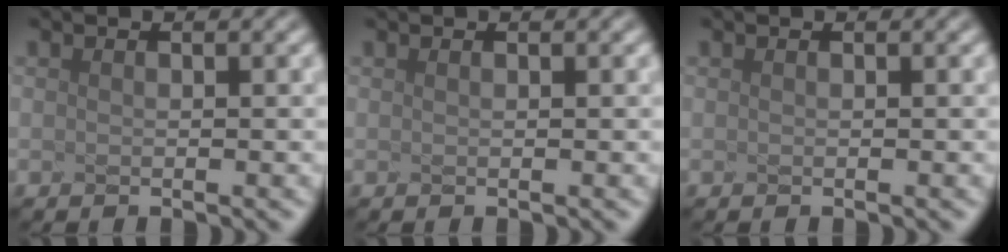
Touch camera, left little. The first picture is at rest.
{"total": 0.6, "force": [0.4, 0.3, 0.3], "torque": [0.000, 0.010, -0.001]}
{"total": 0.0}